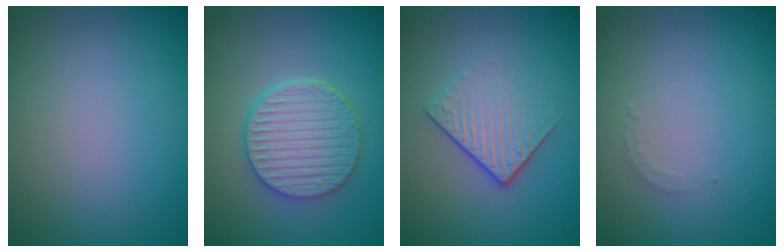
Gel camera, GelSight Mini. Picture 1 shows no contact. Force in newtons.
{"total": 5.2, "press": 4.3, "slide": 2.9}
{"total": 4.2, "press": 2.6, "slide": 3.3}
{"total": 0.8, "press": 0.8, "slide": 0.1}